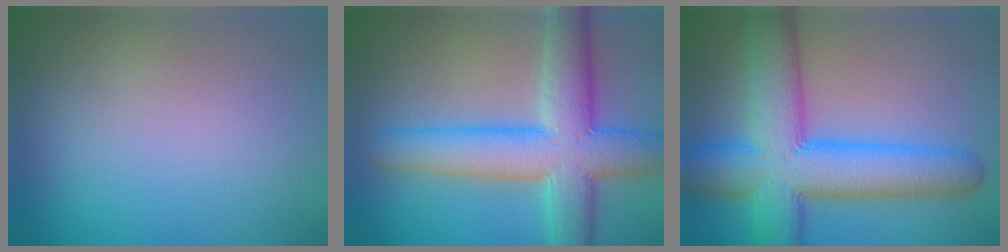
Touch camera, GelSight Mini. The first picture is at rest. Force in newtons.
{"total": 9.0, "press": 9.0, "slide": 0.3}
{"total": 11.5, "press": 11.5, "slide": 0.4}